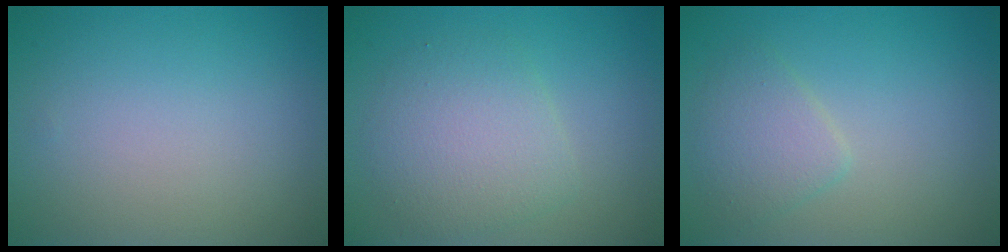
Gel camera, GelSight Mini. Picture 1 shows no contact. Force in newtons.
{"total": 4.1, "press": 4.1, "slide": 0.0}
{"total": 2.6, "press": 2.6, "slide": 0.1}